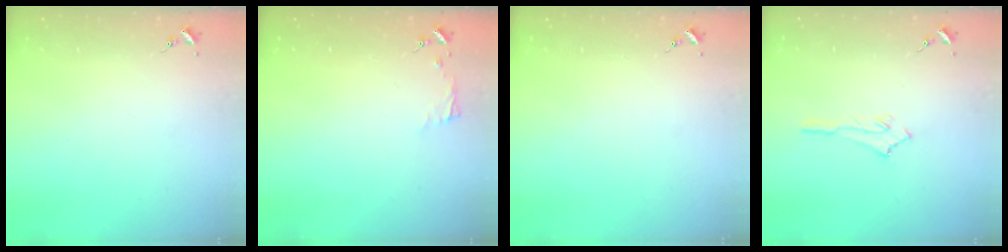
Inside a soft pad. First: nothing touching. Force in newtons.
{"total": 3.8, "press": 3.7, "slide": 0.4}
{"total": 0.0}
{"total": 2.5, "press": 2.5, "slide": 0.2}